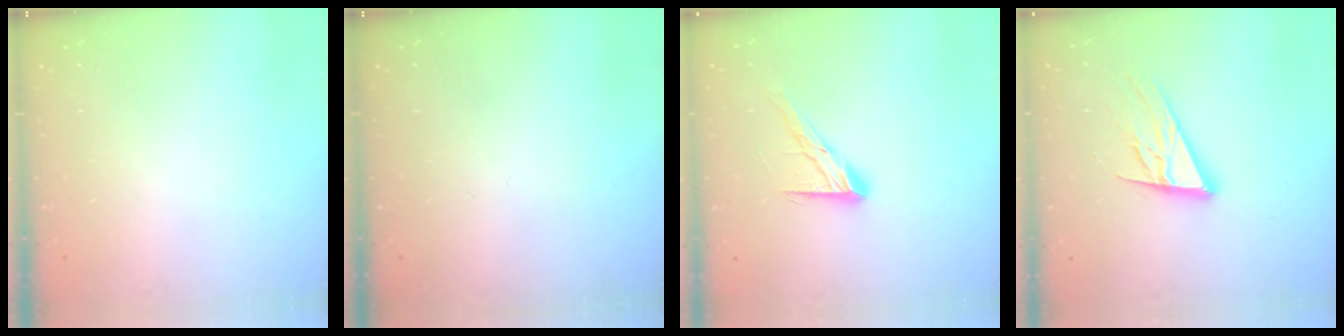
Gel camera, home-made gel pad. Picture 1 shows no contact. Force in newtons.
{"total": 0.0}
{"total": 10.6, "press": 10.6, "slide": 0.8}
{"total": 14.7, "press": 14.1, "slide": 4.0}